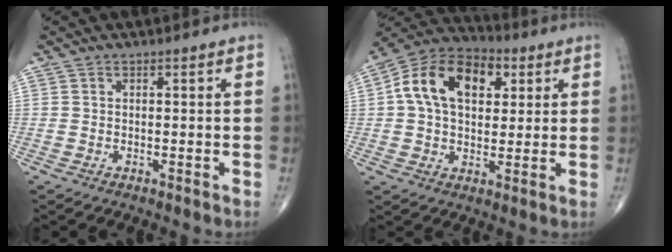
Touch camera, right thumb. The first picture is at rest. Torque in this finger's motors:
{"motor_torque": [0.09, 0.42, 0.04, 0.00, 0.14]}